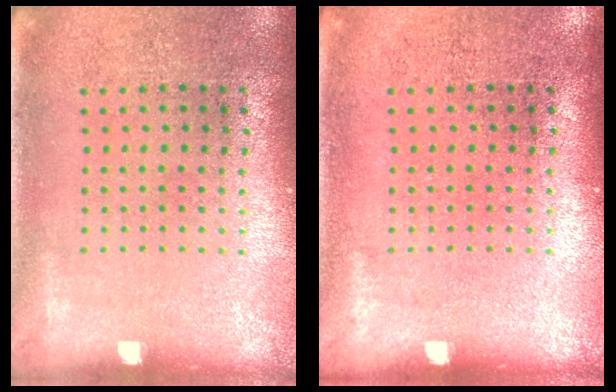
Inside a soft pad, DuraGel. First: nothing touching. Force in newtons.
{"total": 0.0}